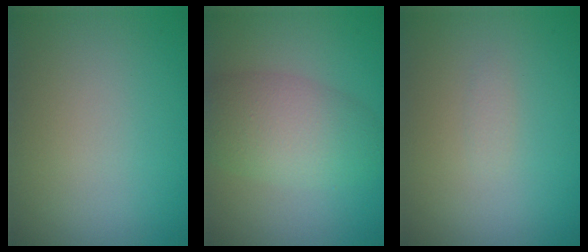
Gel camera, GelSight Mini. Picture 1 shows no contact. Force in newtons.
{"total": 5.3, "press": 5.3, "slide": 0.2}
{"total": 0.5, "press": 0.5, "slide": 0.0}